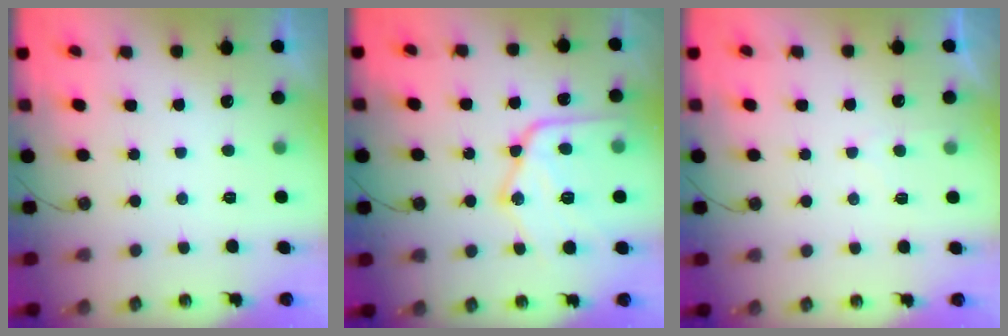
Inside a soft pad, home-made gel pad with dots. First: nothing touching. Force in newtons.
{"total": 19.9, "press": 19.9, "slide": 1.5}
{"total": 3.3, "press": 3.2, "slide": 0.4}